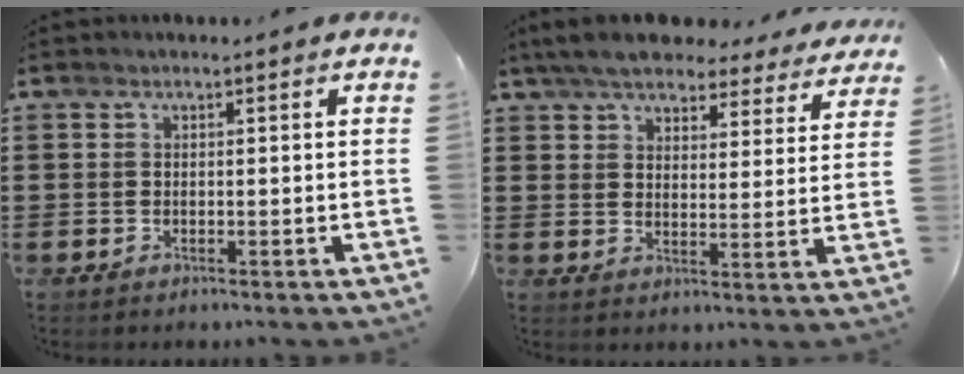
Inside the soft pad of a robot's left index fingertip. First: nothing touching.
{"total": 6.6, "force": [6.1, 1.1, 2.3], "torque": [-0.071, -0.024, 0.109]}